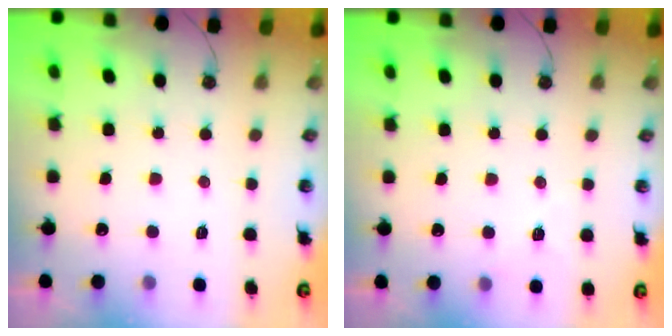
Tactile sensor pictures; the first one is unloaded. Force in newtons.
{"total": 3.8, "press": 3.3, "slide": 1.9}